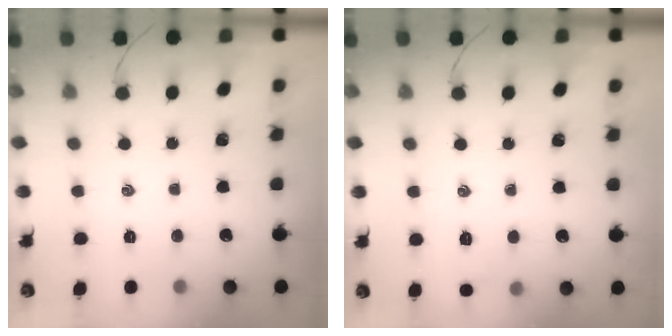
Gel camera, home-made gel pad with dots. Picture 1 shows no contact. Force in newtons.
{"total": 5.1, "press": 5.0, "slide": 1.2}